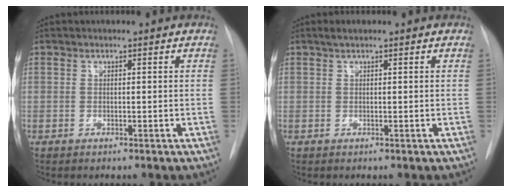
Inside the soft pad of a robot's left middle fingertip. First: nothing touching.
{"total": 1.1, "force": [0.8, 0.2, 0.7], "torque": [-0.015, 0.008, 0.015]}